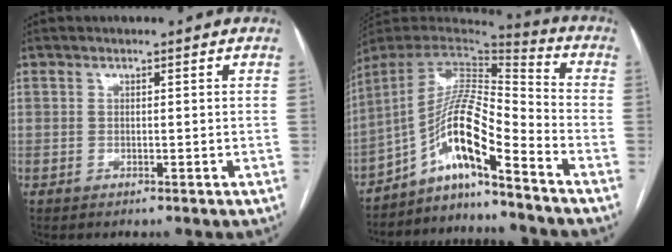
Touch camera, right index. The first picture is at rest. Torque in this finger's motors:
{"motor_torque": [0.96, -0.84, 0.80, 0.21]}